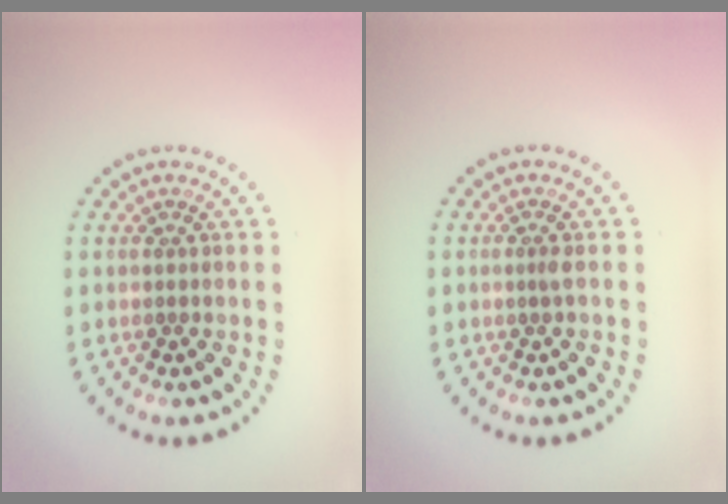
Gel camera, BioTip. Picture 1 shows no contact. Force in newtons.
{"total": 0.7, "press": 0.4, "slide": 0.5}